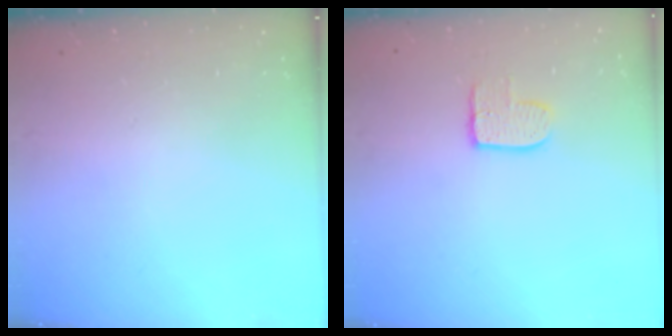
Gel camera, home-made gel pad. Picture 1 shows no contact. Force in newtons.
{"total": 7.4, "press": 7.4, "slide": 0.2}